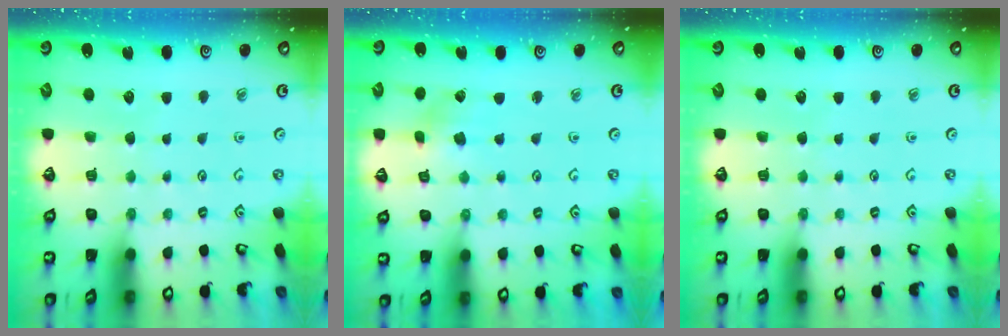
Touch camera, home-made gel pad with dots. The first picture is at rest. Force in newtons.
{"total": 2.6, "press": 2.6, "slide": 0.5}
{"total": 0.0}